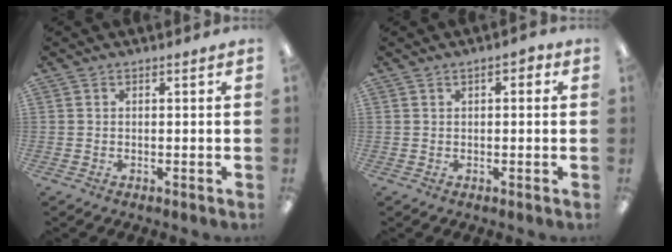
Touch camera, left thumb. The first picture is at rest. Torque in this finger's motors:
{"motor_torque": [-0.19, -0.04, -0.15, -0.22, -0.01]}